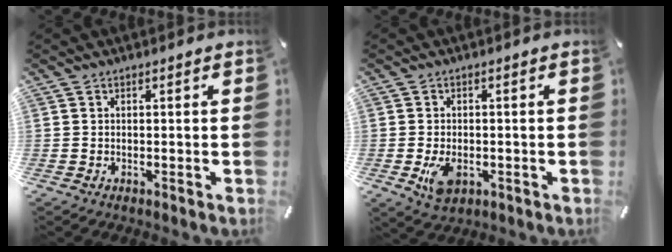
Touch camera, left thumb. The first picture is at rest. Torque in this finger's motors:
{"motor_torque": [0.14, 0.17, 0.01, -0.01, 0.02]}